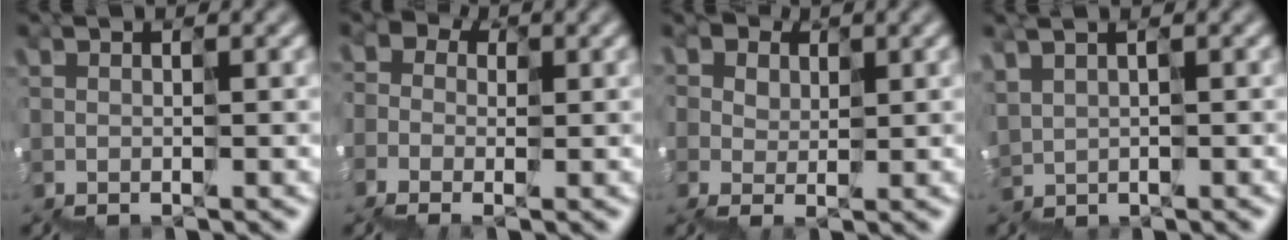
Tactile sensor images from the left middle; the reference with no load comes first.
{"total": 2.4, "force": [-1.1, 2.1, 0.5], "torque": [-0.036, 0.006, -0.021]}
{"total": 2.1, "force": [0.9, 1.9, 0.1], "torque": [-0.020, 0.010, 0.017]}
{"total": 0.9, "force": [0.9, 0.2, -0.2], "torque": [-0.022, 0.013, 0.031]}